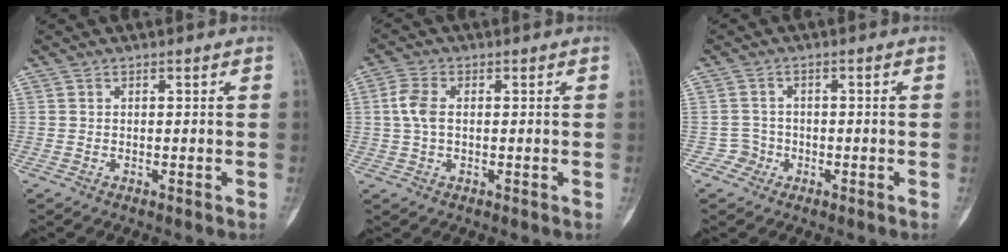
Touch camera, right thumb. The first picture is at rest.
{"total": 4.7, "force": [0.4, 2.7, 3.8], "torque": [-0.094, 0.010, 0.003]}
{"total": 2.4, "force": [-1.1, 2.1, -0.4], "torque": [0.022, 0.011, -0.028]}